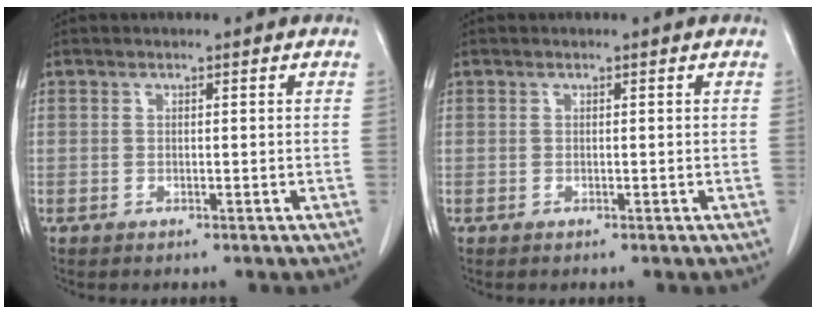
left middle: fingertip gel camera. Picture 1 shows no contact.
{"total": 0.0}